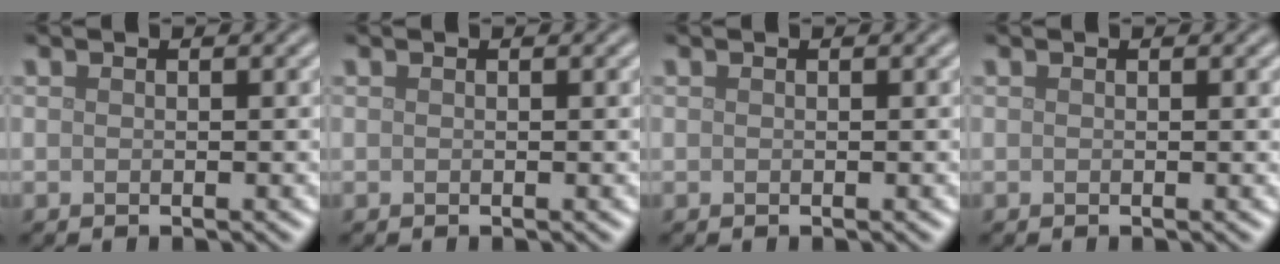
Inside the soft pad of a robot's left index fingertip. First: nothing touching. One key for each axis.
{"total": 0.0}
{"total": 0.0}
{"total": 0.0}